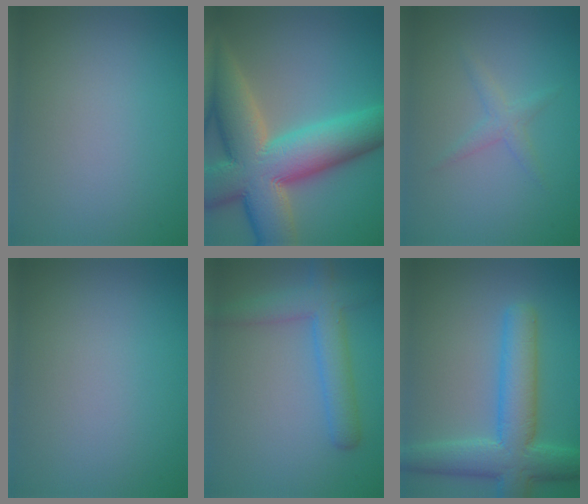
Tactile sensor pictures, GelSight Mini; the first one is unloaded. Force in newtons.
{"total": 14.3, "press": 14.2, "slide": 1.1}
{"total": 1.4, "press": 1.4, "slide": 0.1}
{"total": 0.0}
{"total": 4.2, "press": 4.2, "slide": 0.1}
{"total": 7.1, "press": 7.1, "slide": 0.4}